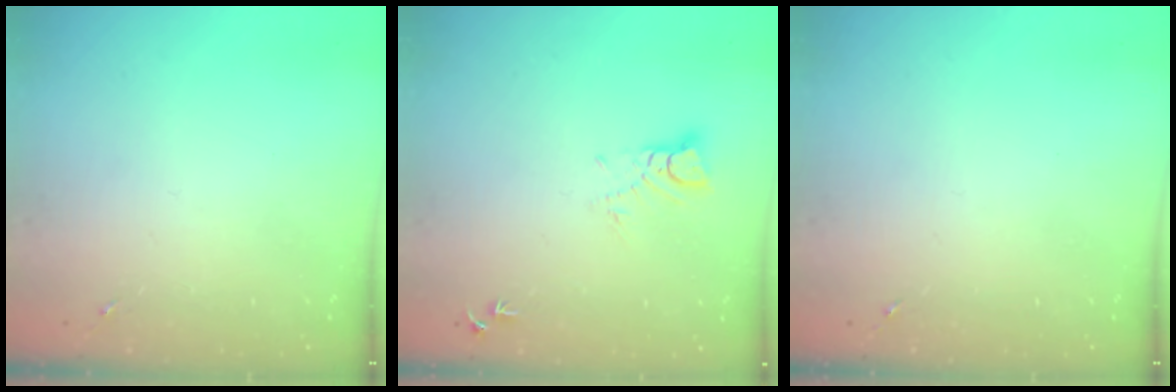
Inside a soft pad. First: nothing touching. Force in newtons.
{"total": 4.3, "press": 4.3, "slide": 0.4}
{"total": 0.0}